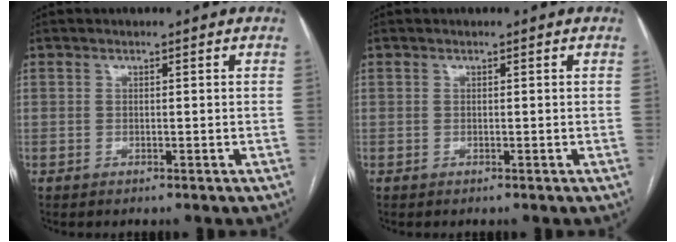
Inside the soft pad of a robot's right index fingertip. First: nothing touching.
{"total": 0.0}